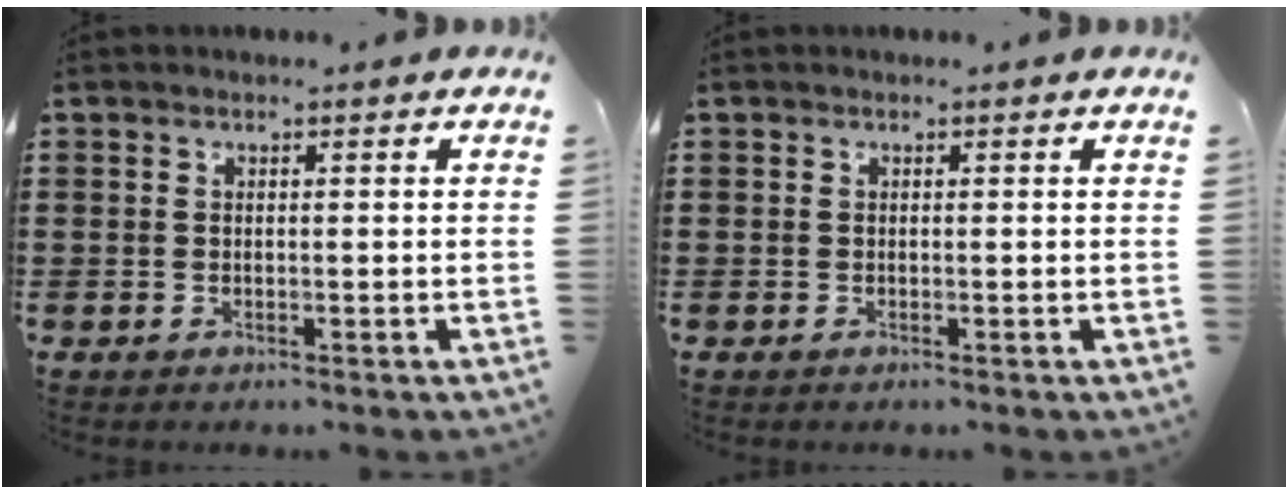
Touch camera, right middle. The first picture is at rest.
{"total": 0.0}